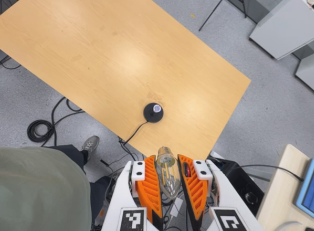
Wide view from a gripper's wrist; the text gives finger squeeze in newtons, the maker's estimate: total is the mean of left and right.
{"total": 20.4, "left": 22.4, "right": 18.3}